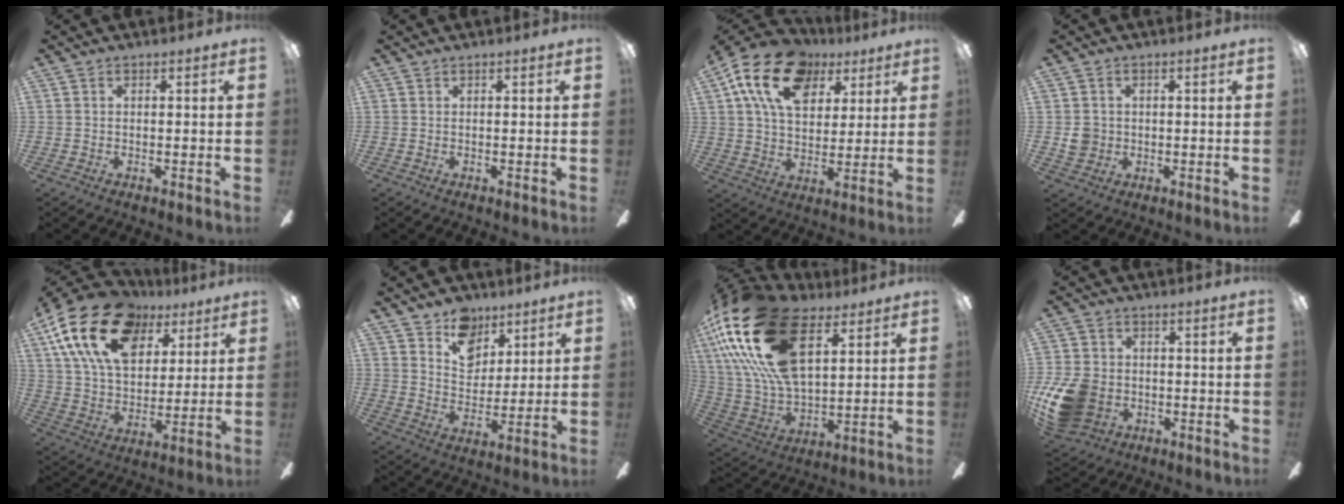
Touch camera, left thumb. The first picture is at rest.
{"total": 0.0}
{"total": 18.5, "force": [9.1, 12.1, 10.5], "torque": [-0.180, -0.019, 0.168]}
{"total": 4.2, "force": [-0.1, 4.0, 1.3], "torque": [-0.010, 0.006, -0.003]}
{"total": 21.4, "force": [10.9, 13.2, 12.7], "torque": [-0.246, -0.036, 0.197]}
{"total": 10.7, "force": [7.3, 7.2, 2.9], "torque": [-0.035, -0.041, 0.135]}
{"total": 27.9, "force": [13.2, 14.4, 19.9], "torque": [-0.420, -0.045, 0.233]}
{"total": 13.7, "force": [-4.0, 10.5, 7.9], "torque": [-0.162, 0.027, -0.070]}